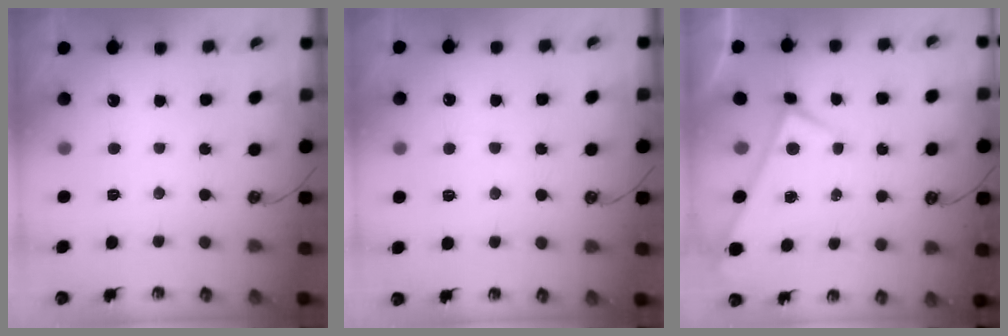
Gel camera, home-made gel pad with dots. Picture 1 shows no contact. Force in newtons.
{"total": 2.5, "press": 2.3, "slide": 0.8}
{"total": 0.0}